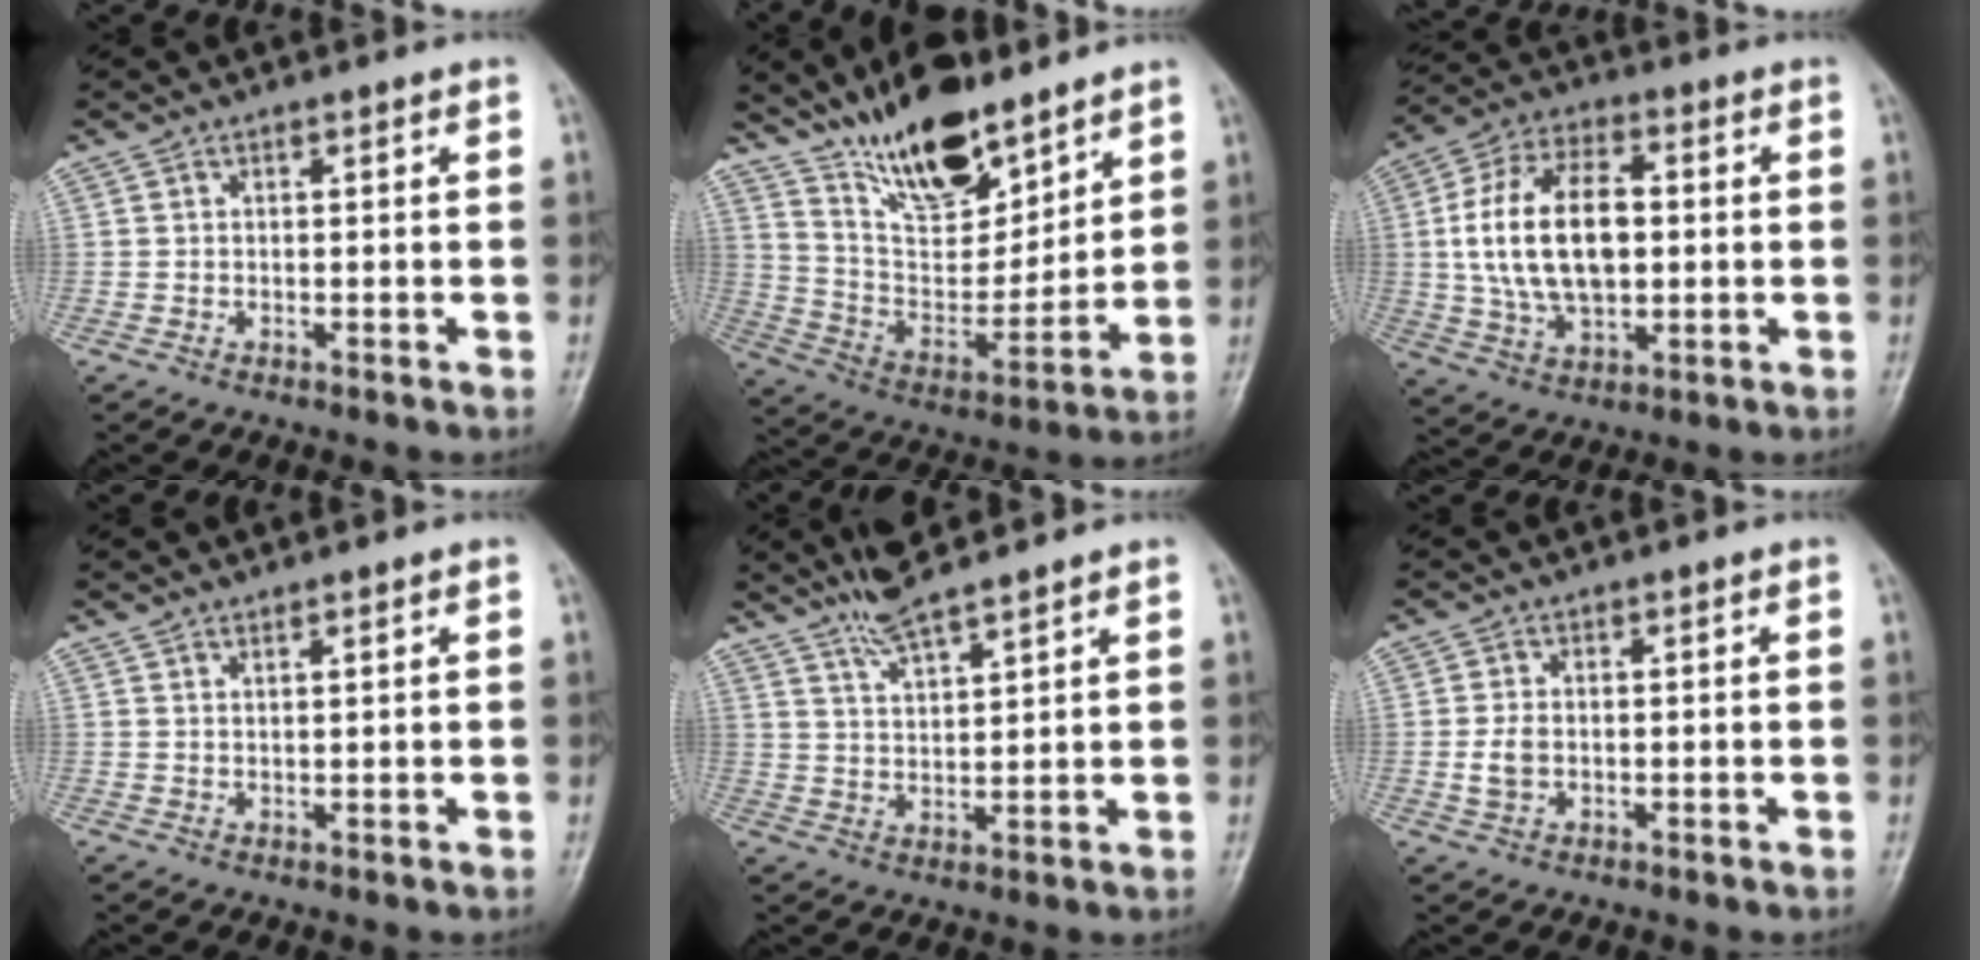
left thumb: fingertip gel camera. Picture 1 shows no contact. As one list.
[{"total": 17.6, "force": [13.1, 6.8, 9.6], "torque": [-0.116, -0.079, 0.241]}, {"total": 16.9, "force": [1.1, 9.9, 13.6], "torque": [-0.244, 0.012, 0.021]}, {"total": 1.3, "force": [1.1, 0.1, 0.5], "torque": [-0.007, -0.003, 0.024]}, {"total": 6.4, "force": [5.6, 0.5, 3.1], "torque": [-0.061, -0.028, 0.113]}, {"total": 2.9, "force": [-0.2, 2.1, 2.0], "torque": [-0.038, -0.001, -0.001]}]